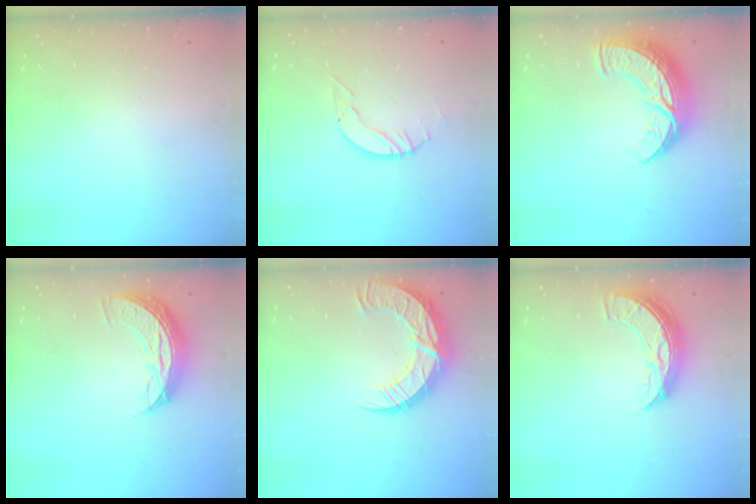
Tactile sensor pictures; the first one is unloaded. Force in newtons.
{"total": 4.4, "press": 4.4, "slide": 0.2}
{"total": 13.1, "press": 13.1, "slide": 1.0}
{"total": 8.3, "press": 8.3, "slide": 0.7}
{"total": 14.6, "press": 14.5, "slide": 0.8}
{"total": 9.0, "press": 9.0, "slide": 0.8}